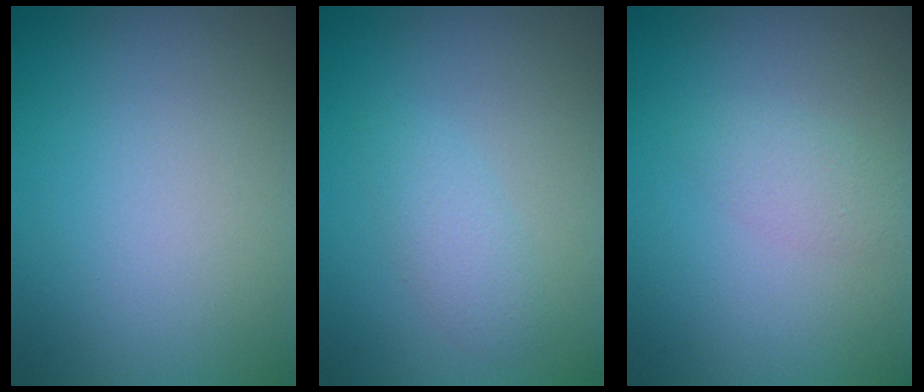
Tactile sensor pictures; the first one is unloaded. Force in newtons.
{"total": 1.8, "press": 1.8, "slide": 0.0}
{"total": 1.6, "press": 1.6, "slide": 0.0}